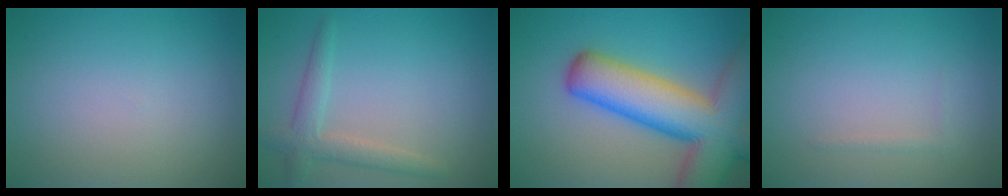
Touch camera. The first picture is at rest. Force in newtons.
{"total": 2.7, "press": 2.7, "slide": 0.1}
{"total": 13.4, "press": 13.4, "slide": 0.9}
{"total": 0.5, "press": 0.5, "slide": 0.0}